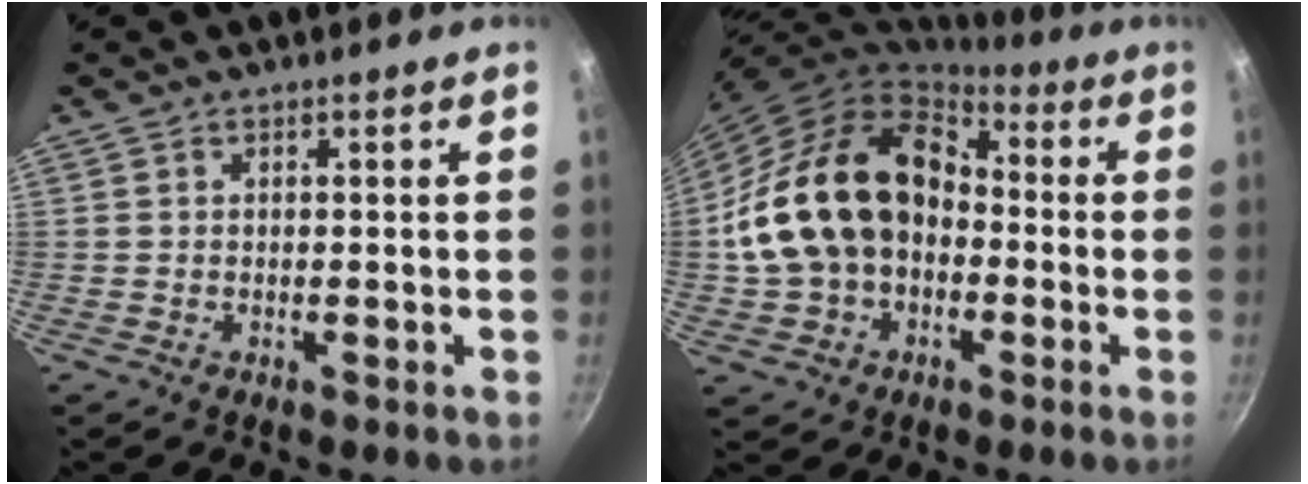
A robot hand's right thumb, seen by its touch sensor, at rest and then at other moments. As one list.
[{"total": 20.5, "force": [-1.3, 15.3, 13.5], "torque": [-0.232, 0.058, -0.022]}]